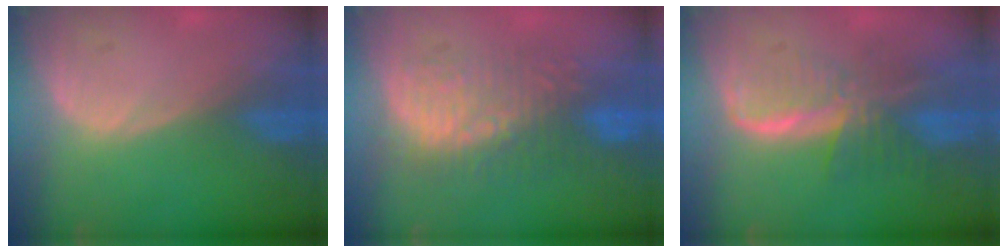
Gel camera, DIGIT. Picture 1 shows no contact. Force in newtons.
{"total": 8.7, "press": 8.6, "slide": 0.9}
{"total": 7.9, "press": 6.8, "slide": 3.9}